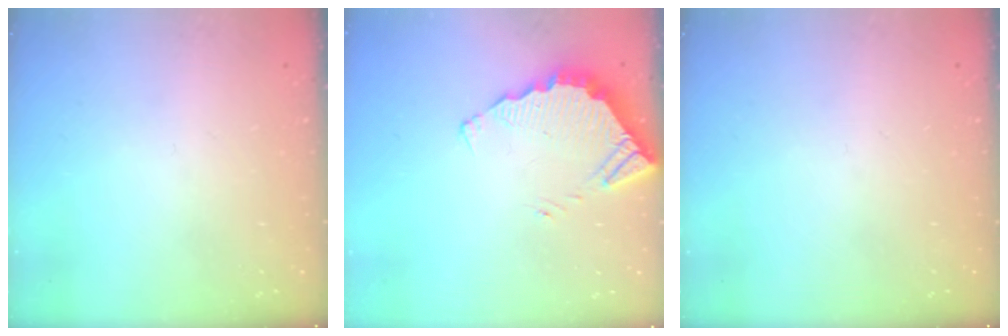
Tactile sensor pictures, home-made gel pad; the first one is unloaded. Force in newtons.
{"total": 3.7, "press": 3.7, "slide": 0.2}
{"total": 0.0}